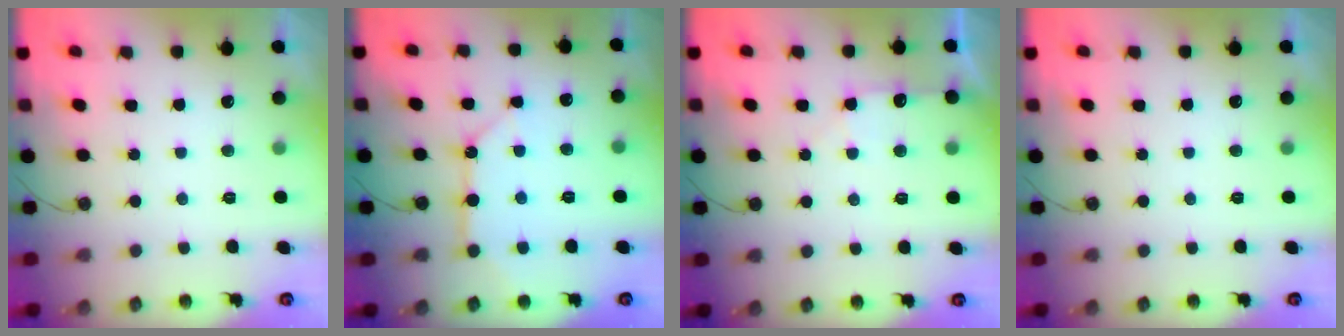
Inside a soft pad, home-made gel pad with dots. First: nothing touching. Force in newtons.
{"total": 11.0, "press": 11.0, "slide": 1.3}
{"total": 7.9, "press": 7.9, "slide": 0.9}
{"total": 0.0}